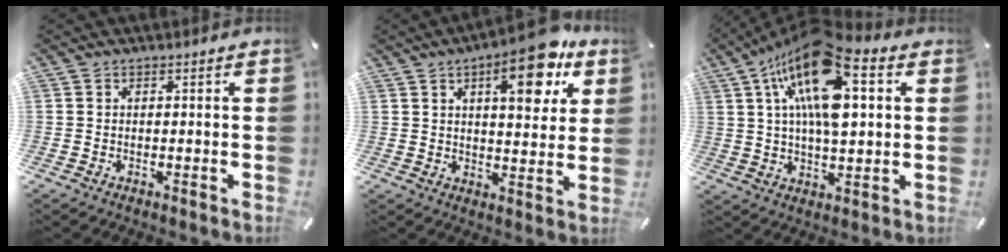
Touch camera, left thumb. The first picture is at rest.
{"total": 15.1, "force": [7.8, 6.1, 11.4], "torque": [-0.150, -0.035, 0.123]}
{"total": 19.0, "force": [7.1, 8.3, 15.6], "torque": [-0.293, -0.016, 0.112]}